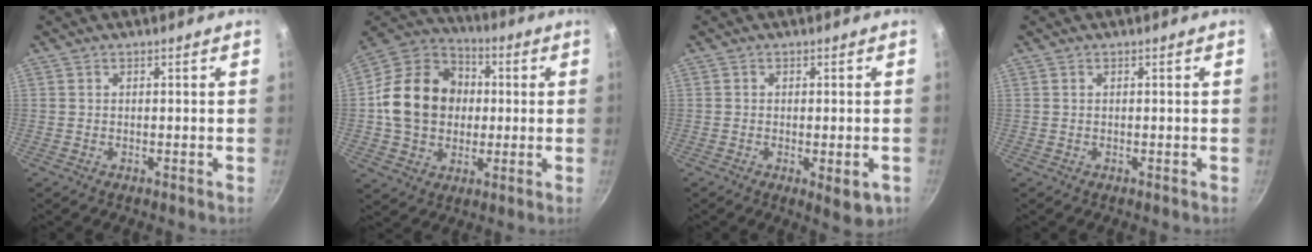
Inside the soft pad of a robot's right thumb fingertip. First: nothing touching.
{"total": 17.9, "force": [0.3, 14.6, 10.2], "torque": [-0.162, 0.024, 0.005]}
{"total": 5.0, "force": [-1.7, 1.8, 4.4], "torque": [-0.058, -0.005, -0.016]}
{"total": 0.0}